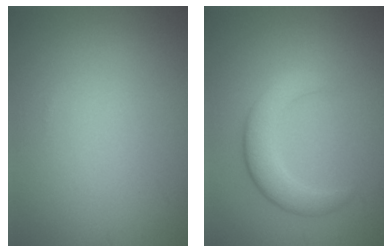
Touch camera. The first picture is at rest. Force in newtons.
{"total": 3.7, "press": 3.7, "slide": 0.3}